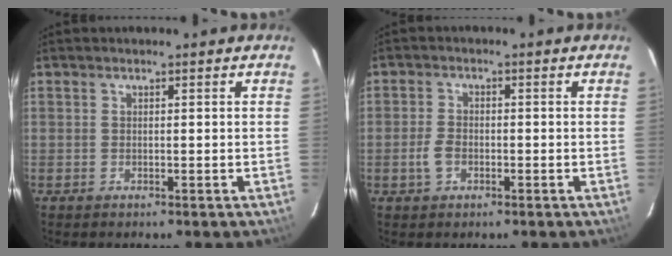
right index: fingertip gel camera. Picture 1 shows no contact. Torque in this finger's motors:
{"motor_torque": [-0.16, 0.22, -0.43, -0.19]}